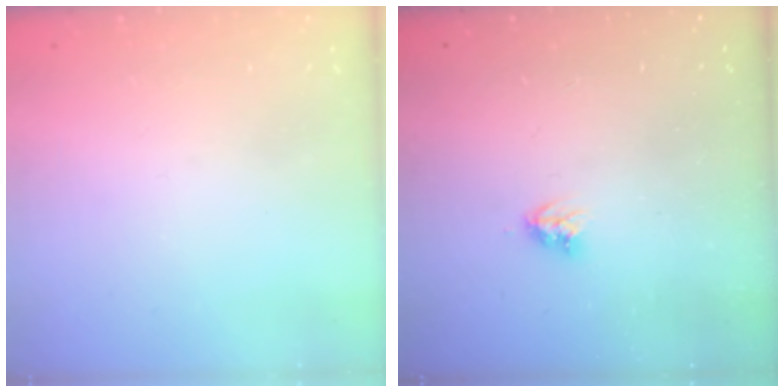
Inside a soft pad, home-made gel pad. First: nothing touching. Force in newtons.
{"total": 3.5, "press": 3.5, "slide": 0.4}